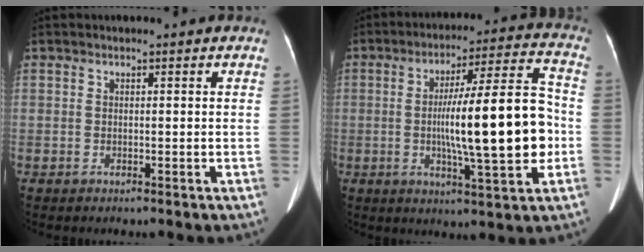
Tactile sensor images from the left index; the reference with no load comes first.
{"total": 16.7, "force": [-2.0, 1.5, 16.5], "torque": [-0.260, 0.015, -0.030]}